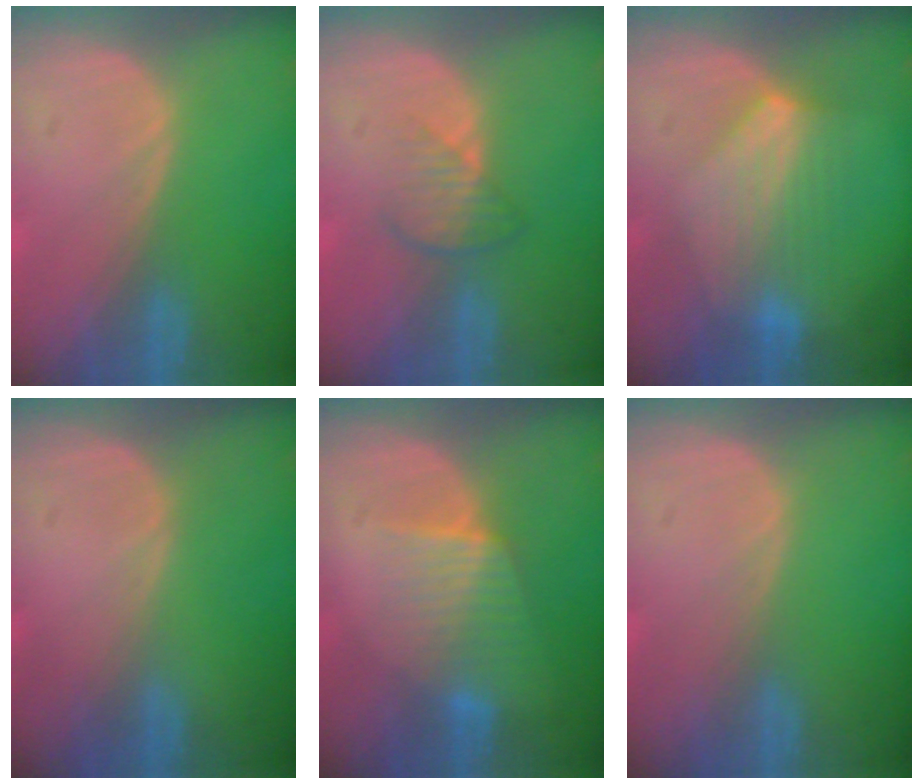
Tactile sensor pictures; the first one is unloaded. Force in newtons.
{"total": 3.5, "press": 3.1, "slide": 1.7}
{"total": 7.0, "press": 6.7, "slide": 1.8}
{"total": 0.0}
{"total": 6.6, "press": 5.9, "slide": 3.0}
{"total": 0.0}